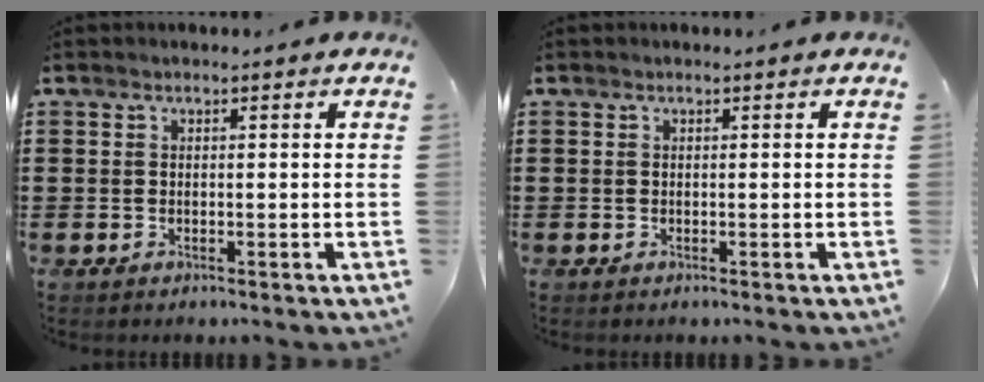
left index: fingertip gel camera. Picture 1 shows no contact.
{"total": 0.0}